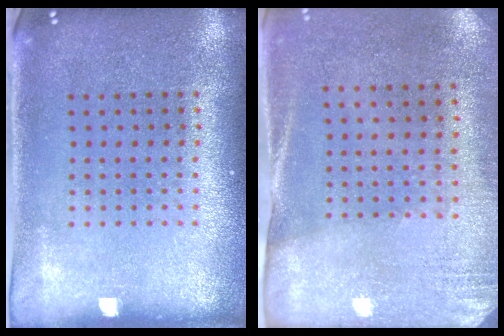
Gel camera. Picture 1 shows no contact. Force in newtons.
{"total": 2.6, "press": 2.3, "slide": 1.3}